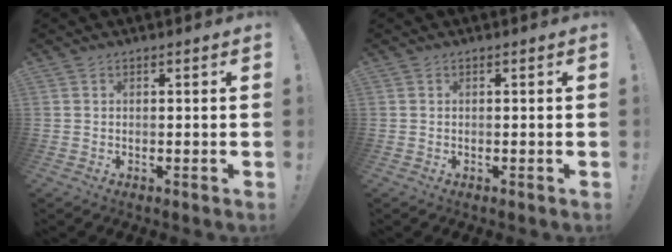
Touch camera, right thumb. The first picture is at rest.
{"total": 0.0}